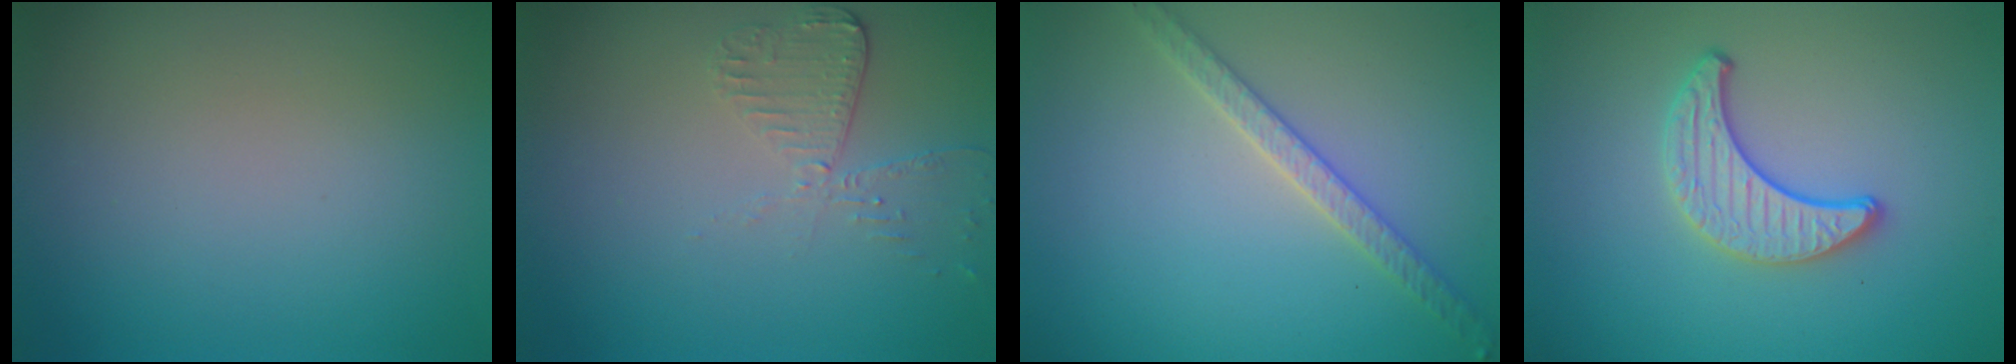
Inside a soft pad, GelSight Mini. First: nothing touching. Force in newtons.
{"total": 2.7, "press": 2.4, "slide": 1.2}
{"total": 2.9, "press": 2.8, "slide": 0.6}
{"total": 3.2, "press": 3.0, "slide": 1.1}